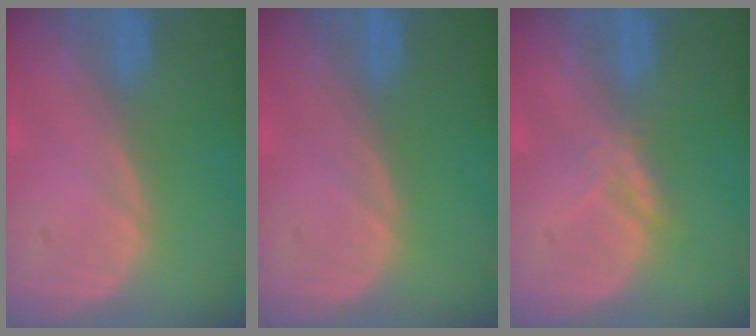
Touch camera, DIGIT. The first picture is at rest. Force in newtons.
{"total": 0.0}
{"total": 2.1, "press": 2.1, "slide": 0.2}